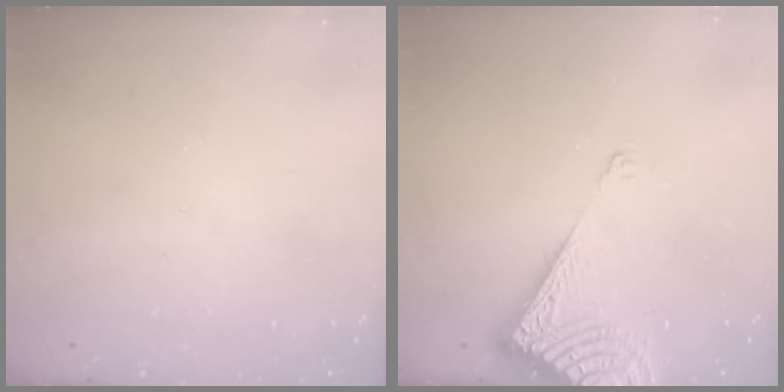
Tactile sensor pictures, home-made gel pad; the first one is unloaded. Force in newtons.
{"total": 8.8, "press": 8.7, "slide": 1.6}